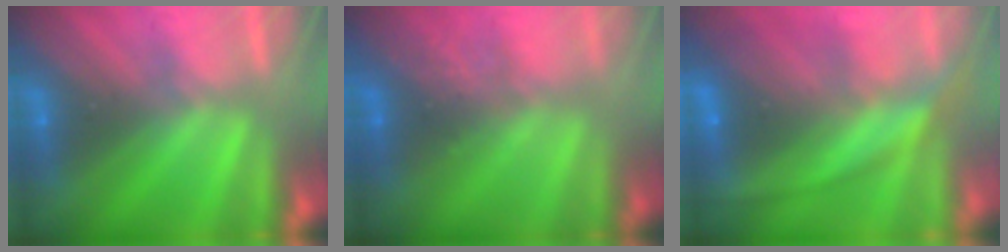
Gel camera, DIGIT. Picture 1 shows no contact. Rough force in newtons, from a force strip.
{"total": 4.2}
{"total": 9.3}